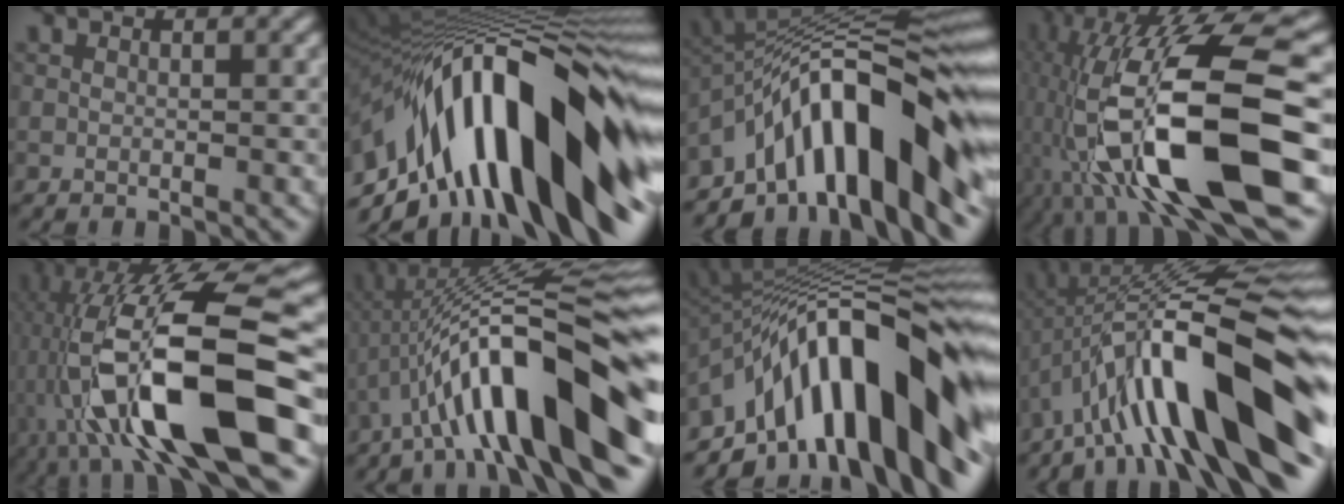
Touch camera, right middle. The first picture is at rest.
{"total": 17.2, "force": [-4.5, 7.0, 15.0], "torque": [-0.250, 0.034, -0.079]}
{"total": 12.5, "force": [-6.2, 3.9, 10.2], "torque": [-0.157, 0.029, -0.090]}
{"total": 15.5, "force": [-4.6, 4.7, 14.0], "torque": [-0.289, 0.009, -0.064]}
{"total": 14.6, "force": [-3.2, 3.8, 13.7], "torque": [-0.269, 0.031, -0.042]}
{"total": 12.9, "force": [-4.1, 2.5, 12.0], "torque": [-0.215, 0.034, -0.049]}
{"total": 15.0, "force": [-5.7, 5.9, 12.5], "torque": [-0.176, 0.051, -0.098]}
{"total": 14.5, "force": [-5.7, 3.2, 12.9], "torque": [-0.213, 0.038, -0.080]}